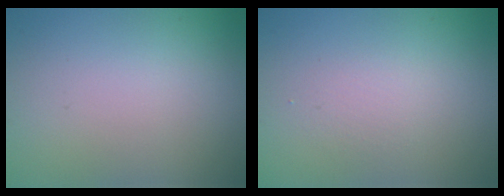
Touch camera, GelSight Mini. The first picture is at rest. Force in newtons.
{"total": 1.2, "press": 1.2, "slide": 0.0}